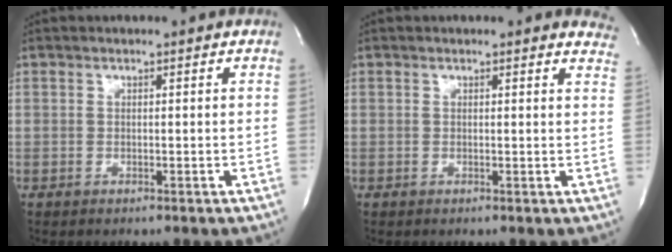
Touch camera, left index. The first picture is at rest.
{"total": 3.9, "force": [3.6, 1.1, 0.7], "torque": [0.007, -0.014, 0.009]}